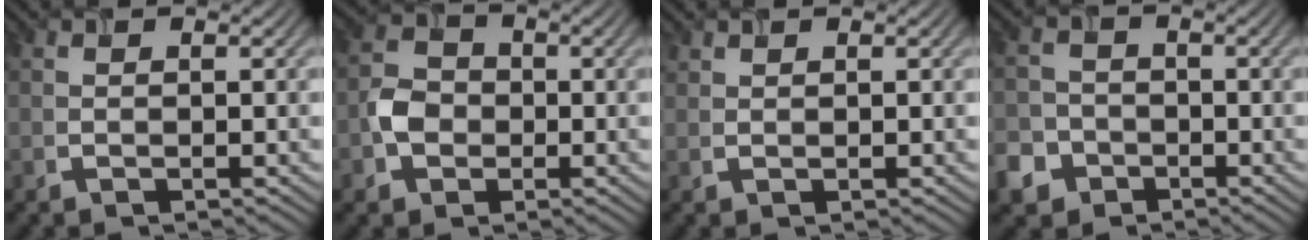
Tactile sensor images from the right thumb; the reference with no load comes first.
{"total": 3.9, "force": [-1.1, 3.3, 1.8], "torque": [-0.036, 0.002, -0.027]}
{"total": 1.0, "force": [0.9, 0.3, 0.2], "torque": [-0.010, 0.002, 0.024]}
{"total": 4.8, "force": [-2.9, 3.6, 1.4], "torque": [-0.042, -0.006, -0.062]}